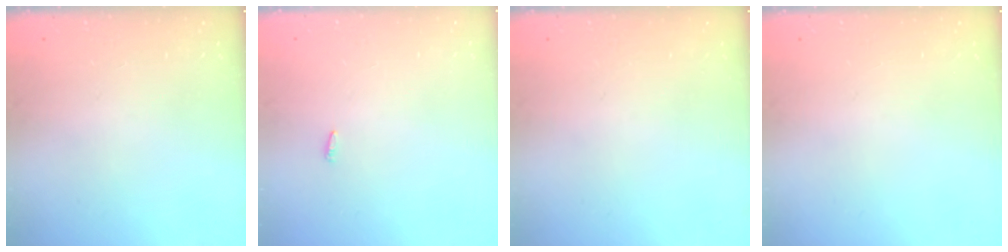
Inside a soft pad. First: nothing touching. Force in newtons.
{"total": 2.1, "press": 1.9, "slide": 0.7}
{"total": 0.0}
{"total": 0.0}